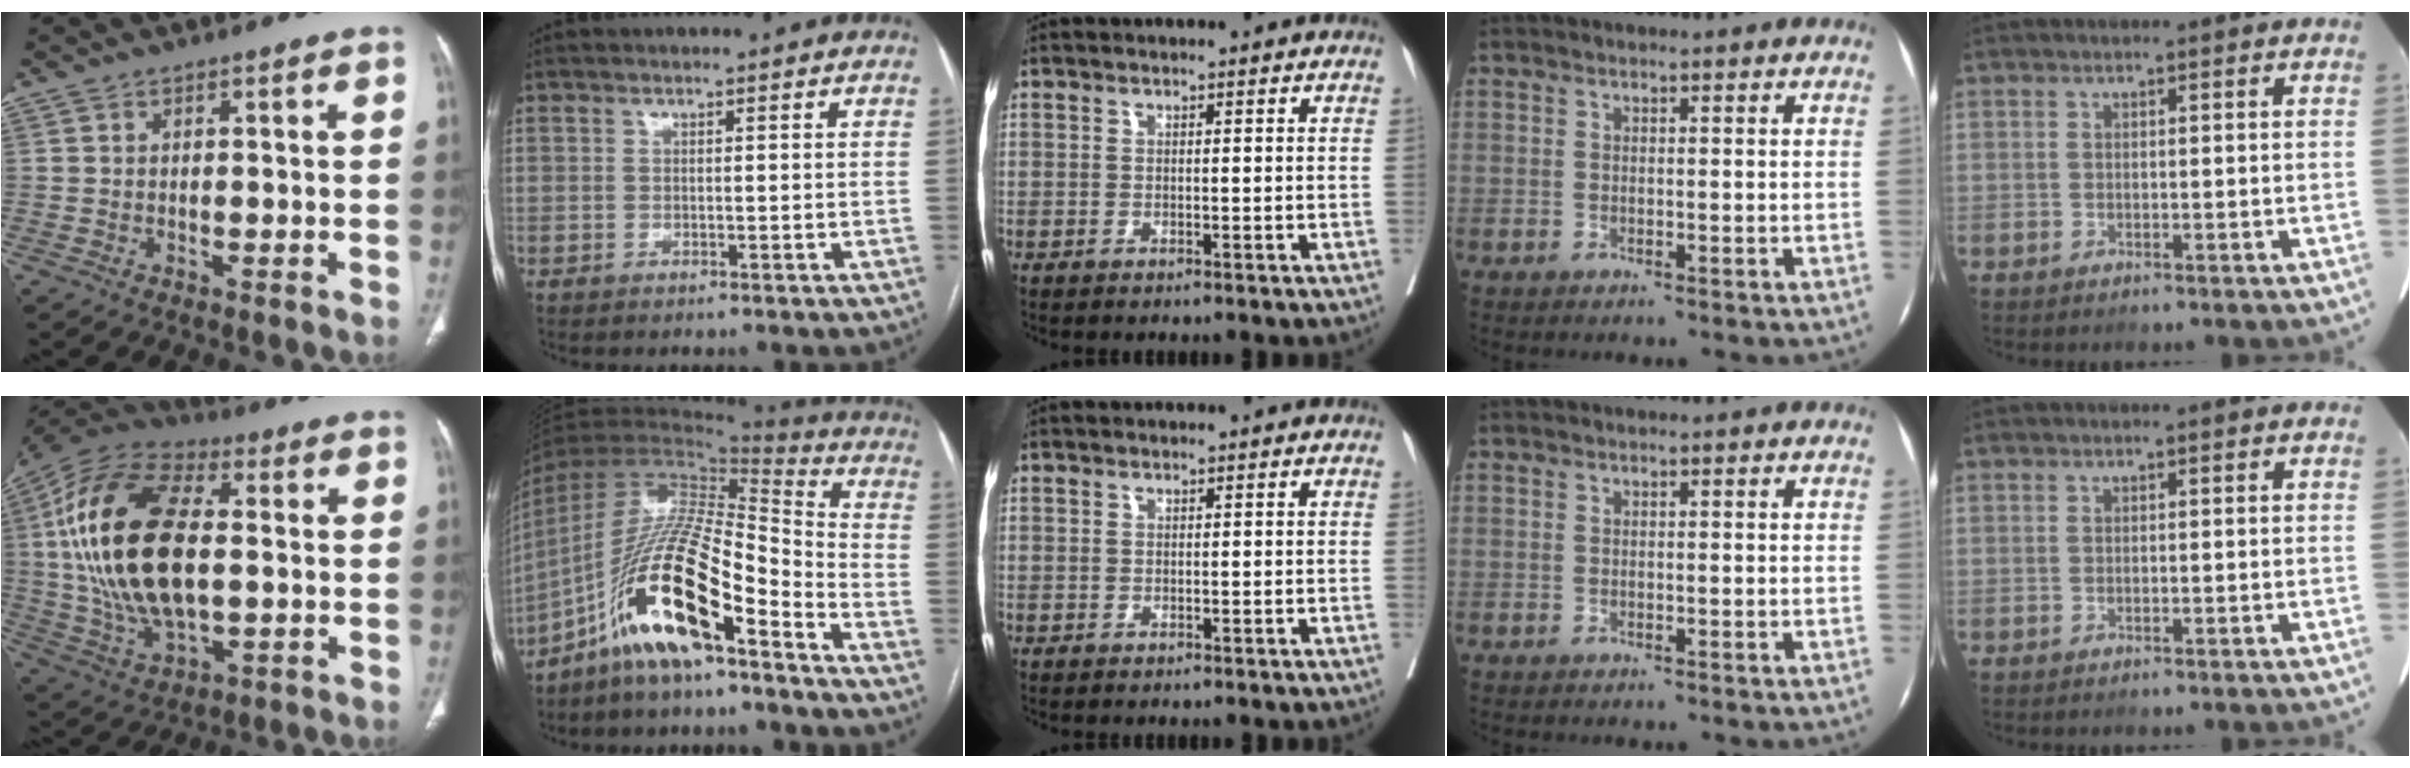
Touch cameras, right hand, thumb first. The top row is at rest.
{"thumb": {"total": 26.0, "force": [1.7, 13.5, 22.2], "torque": [-0.447, 0.003, 0.030]}, "index": {"total": 17.1, "force": [-10.0, 3.1, 13.5], "torque": [-0.265, 0.009, -0.179]}}